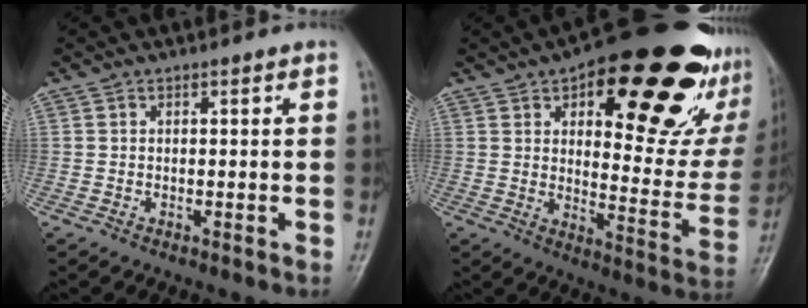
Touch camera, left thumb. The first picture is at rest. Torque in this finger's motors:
{"motor_torque": [1.88, 1.85, 1.59, -1.18, 0.14]}